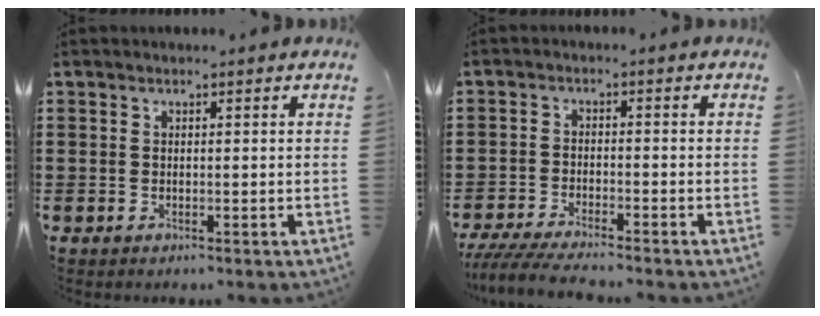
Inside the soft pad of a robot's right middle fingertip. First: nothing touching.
{"total": 4.3, "force": [-4.0, 0.1, 1.7], "torque": [-0.050, -0.017, -0.082]}